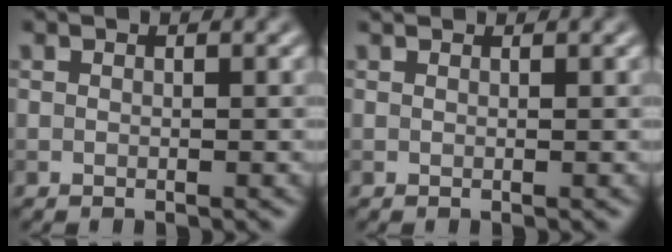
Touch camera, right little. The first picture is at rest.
{"total": 0.9, "force": [0.9, 0.1, 0.2], "torque": [-0.008, -0.002, 0.010]}